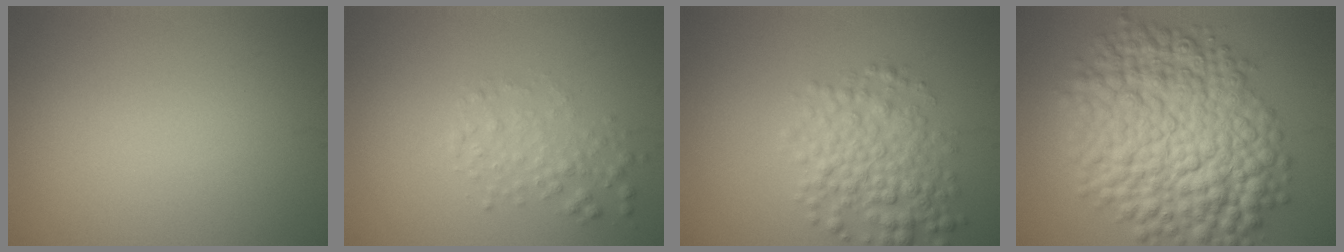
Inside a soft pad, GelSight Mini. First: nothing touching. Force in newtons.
{"total": 2.1, "press": 2.1, "slide": 0.0}
{"total": 4.8, "press": 4.8, "slide": 0.0}
{"total": 13.9, "press": 13.9, "slide": 0.3}